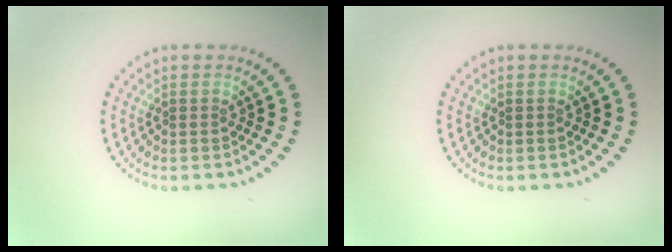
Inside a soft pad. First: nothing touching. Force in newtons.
{"total": 0.0}